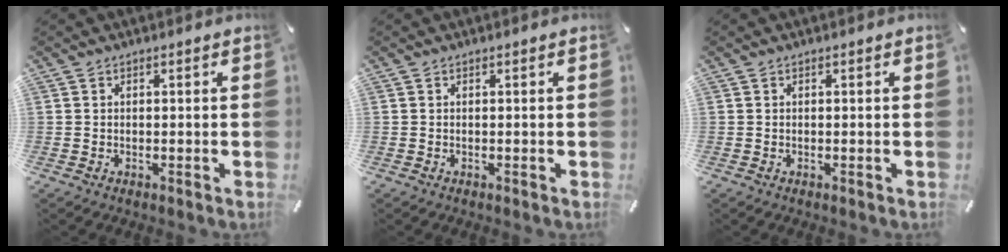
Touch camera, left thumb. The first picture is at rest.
{"total": 0.0}
{"total": 0.0}